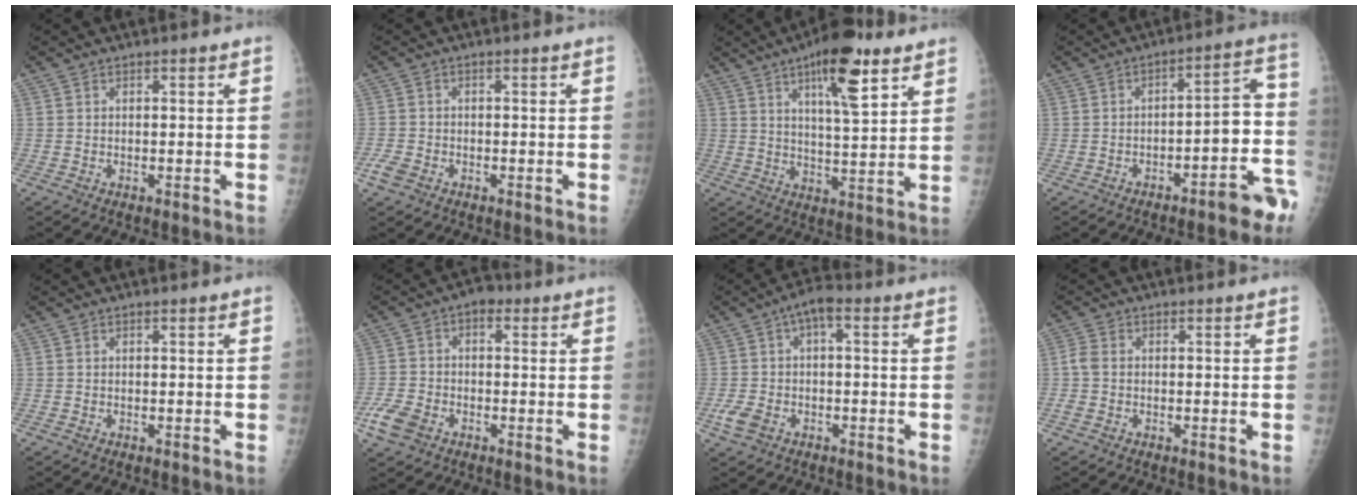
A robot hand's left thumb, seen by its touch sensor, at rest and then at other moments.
{"total": 2.9, "force": [-1.6, 1.9, 1.5], "torque": [-0.036, 0.002, -0.030]}
{"total": 12.9, "force": [7.2, 3.7, 10.1], "torque": [-0.138, -0.036, 0.110]}
{"total": 10.8, "force": [-5.8, 3.3, 8.5], "torque": [-0.069, 0.074, -0.079]}
{"total": 0.0}
{"total": 8.0, "force": [-2.5, 6.0, 4.7], "torque": [-0.095, 0.017, -0.052]}
{"total": 7.4, "force": [-0.4, 4.5, 5.9], "torque": [-0.111, 0.017, -0.013]}
{"total": 2.9, "force": [-0.4, 2.0, 2.0], "torque": [-0.053, -0.001, -0.015]}